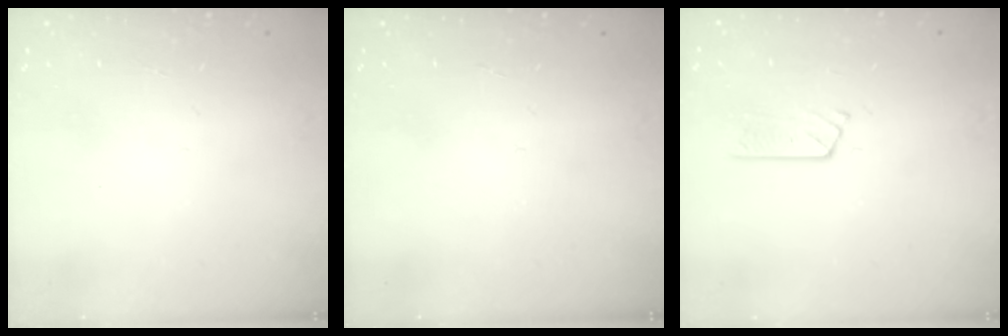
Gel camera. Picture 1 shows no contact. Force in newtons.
{"total": 0.0}
{"total": 3.7, "press": 3.7, "slide": 0.3}